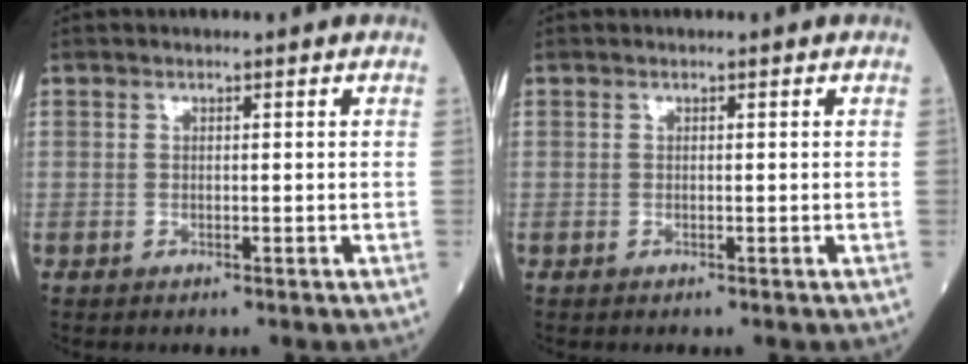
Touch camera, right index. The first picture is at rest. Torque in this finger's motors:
{"motor_torque": [0.00, 0.00, -0.01, 0.00]}